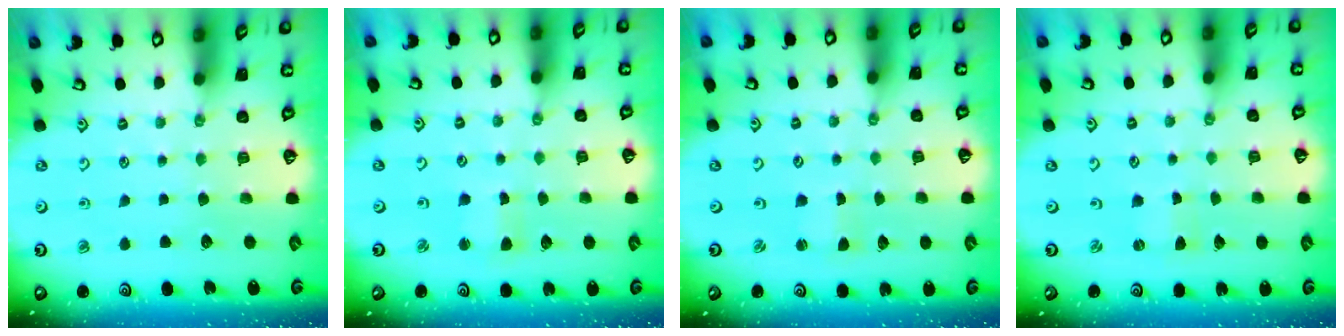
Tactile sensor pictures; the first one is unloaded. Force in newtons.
{"total": 2.5, "press": 2.5, "slide": 0.3}
{"total": 0.8, "press": 0.8, "slide": 0.0}
{"total": 0.0}